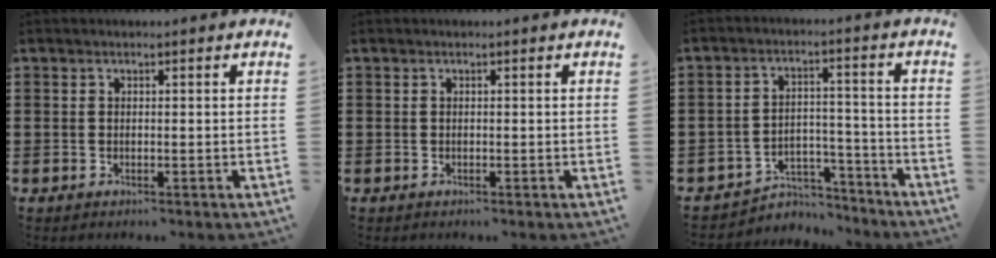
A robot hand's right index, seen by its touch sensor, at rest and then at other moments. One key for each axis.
{"total": 0.0}
{"total": 4.5, "fx": -4.0, "fy": 1.8, "fz": 0.7, "tx": -0.018, "ty": 0.011, "tz": -0.082}